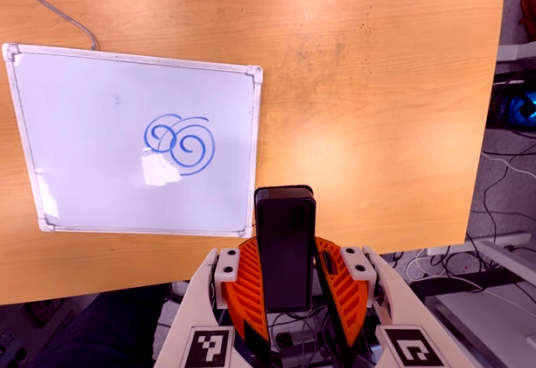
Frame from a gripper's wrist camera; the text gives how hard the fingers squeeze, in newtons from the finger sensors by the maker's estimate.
{"total": 5.5, "left": 5.3, "right": 5.6}